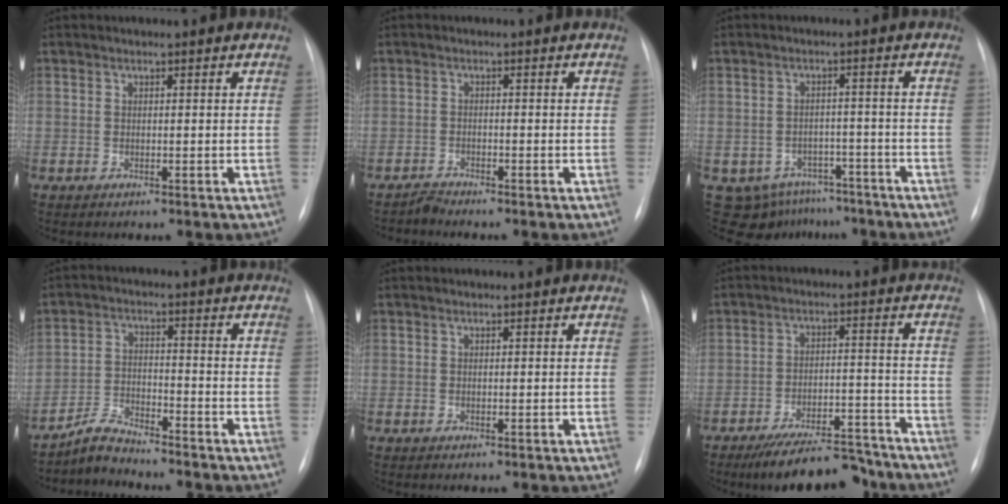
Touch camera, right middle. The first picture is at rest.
{"total": 1.5, "force": [-1.4, -0.1, -0.3], "torque": [0.006, -0.006, -0.028]}
{"total": 9.2, "force": [-7.3, 5.6, 1.0], "torque": [-0.012, 0.017, -0.089]}
{"total": 4.7, "force": [-4.7, 0.4, 0.5], "torque": [-0.014, -0.010, -0.089]}
{"total": 0.0}
{"total": 12.2, "force": [-10.7, 3.2, 4.9], "torque": [-0.067, 0.016, -0.164]}